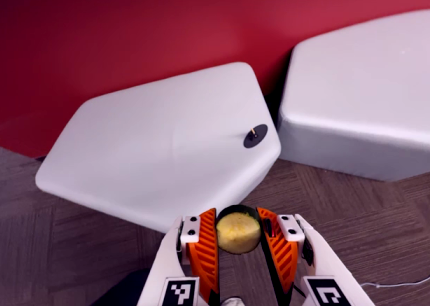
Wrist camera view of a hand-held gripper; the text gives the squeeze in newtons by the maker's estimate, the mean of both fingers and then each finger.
{"total": 12.2, "left": 12.9, "right": 11.5}